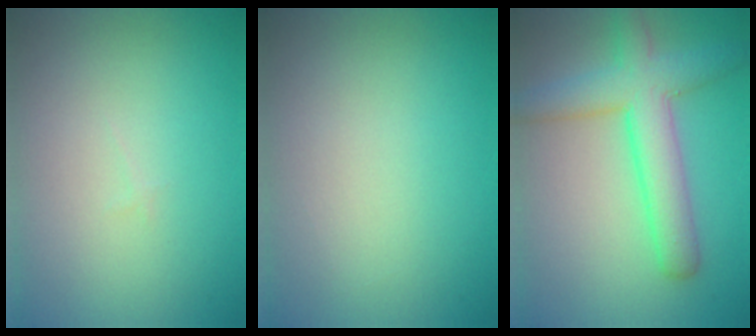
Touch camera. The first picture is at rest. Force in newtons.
{"total": 0.0}
{"total": 5.8, "press": 5.8, "slide": 0.3}